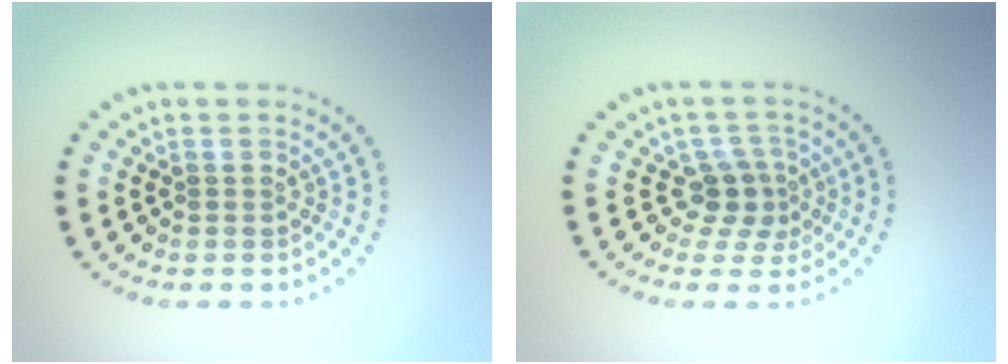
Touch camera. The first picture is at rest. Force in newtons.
{"total": 2.5, "press": 1.8, "slide": 1.6}